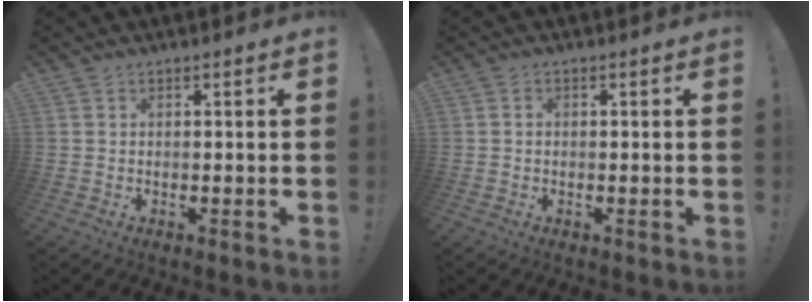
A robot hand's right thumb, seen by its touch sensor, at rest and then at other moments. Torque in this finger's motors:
{"motor_torque": [-0.13, 0.00, -0.14, -0.11, 0.03]}